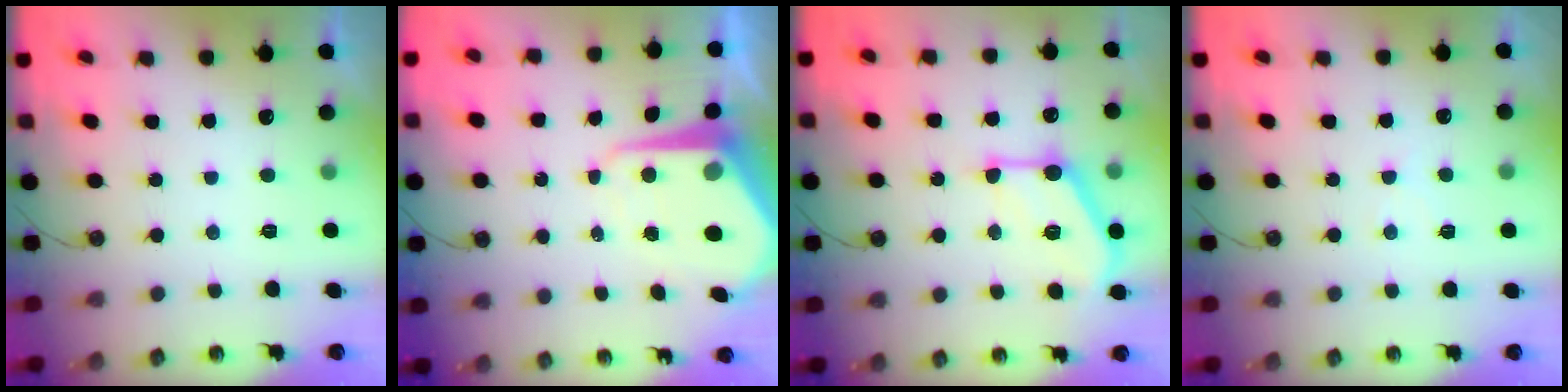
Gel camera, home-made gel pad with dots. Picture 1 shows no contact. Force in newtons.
{"total": 10.8, "press": 10.7, "slide": 0.8}
{"total": 14.8, "press": 14.8, "slide": 1.2}
{"total": 4.6, "press": 4.5, "slide": 0.5}